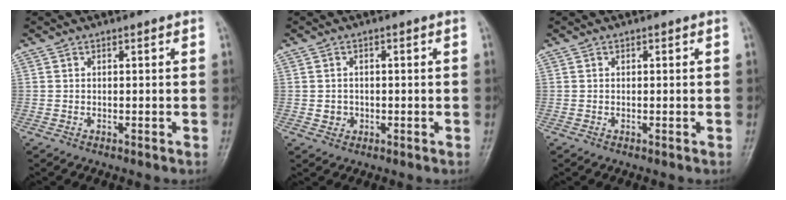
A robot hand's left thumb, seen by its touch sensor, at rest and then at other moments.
{"total": 2.2, "force": [-0.4, 2.1, 0.7], "torque": [0.001, 0.006, -0.004]}
{"total": 0.0}